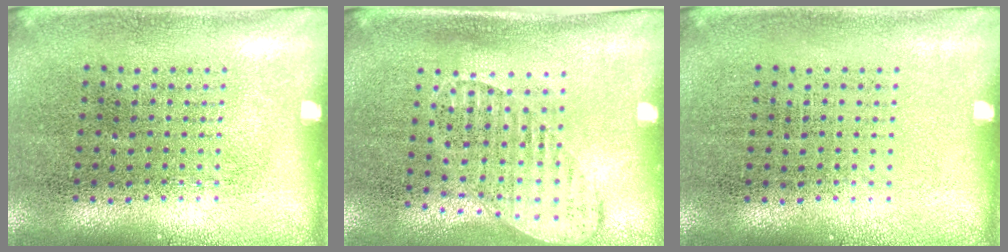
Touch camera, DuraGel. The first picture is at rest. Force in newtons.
{"total": 1.4, "press": 1.1, "slide": 0.8}
{"total": 0.0}